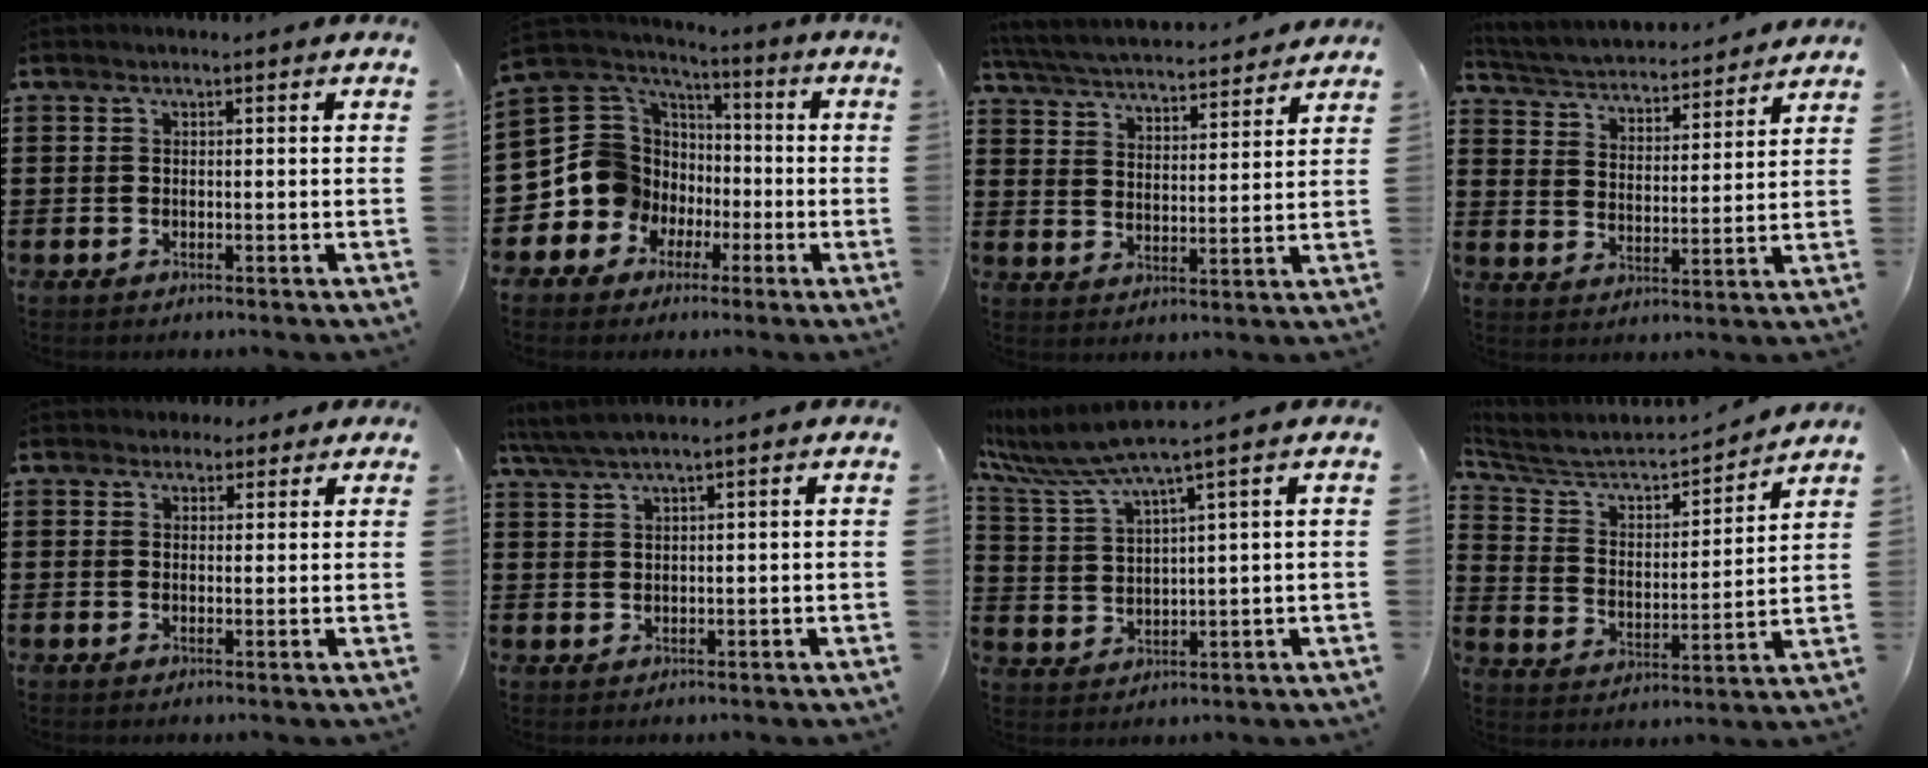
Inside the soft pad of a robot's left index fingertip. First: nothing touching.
{"total": 9.9, "force": [-2.0, 9.6, 1.5], "torque": [-0.100, -0.025, -0.034]}
{"total": 4.8, "force": [4.7, 0.0, 0.9], "torque": [-0.041, -0.034, 0.077]}
{"total": 3.6, "force": [3.5, 0.3, 0.5], "torque": [-0.032, -0.029, 0.054]}
{"total": 2.3, "force": [1.7, 1.5, 0.2], "torque": [-0.012, 0.011, 0.033]}
{"total": 2.9, "force": [2.1, -0.2, 2.0], "torque": [-0.042, 0.000, 0.038]}
{"total": 6.1, "force": [4.7, -0.4, 3.9], "torque": [-0.111, -0.031, 0.073]}
{"total": 4.9, "force": [4.5, 1.2, 1.3], "torque": [-0.055, -0.038, 0.068]}